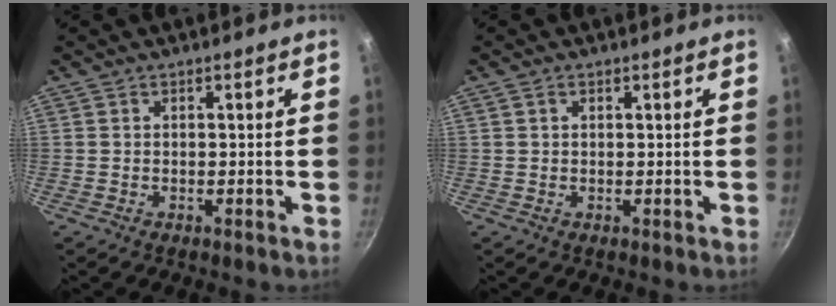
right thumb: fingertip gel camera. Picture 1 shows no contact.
{"total": 0.7, "force": [0.4, 0.5, 0.4], "torque": [-0.004, 0.000, 0.007]}